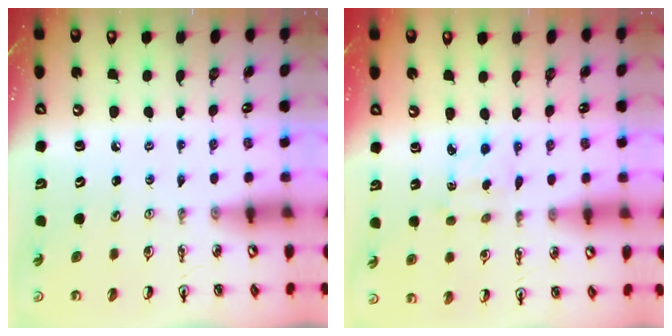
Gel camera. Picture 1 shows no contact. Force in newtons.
{"total": 2.5, "press": 2.4, "slide": 0.6}